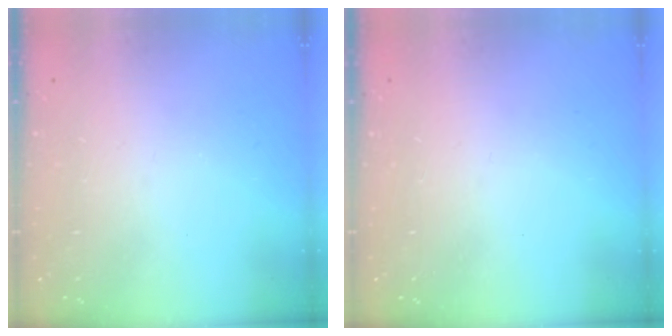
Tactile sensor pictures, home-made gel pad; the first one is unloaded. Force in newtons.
{"total": 0.0}